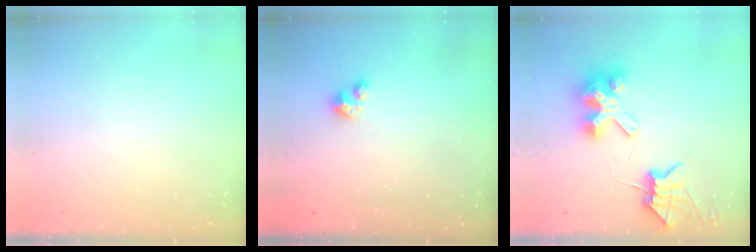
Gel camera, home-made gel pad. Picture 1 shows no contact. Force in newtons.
{"total": 2.9, "press": 2.9, "slide": 0.2}
{"total": 8.9, "press": 8.9, "slide": 0.8}